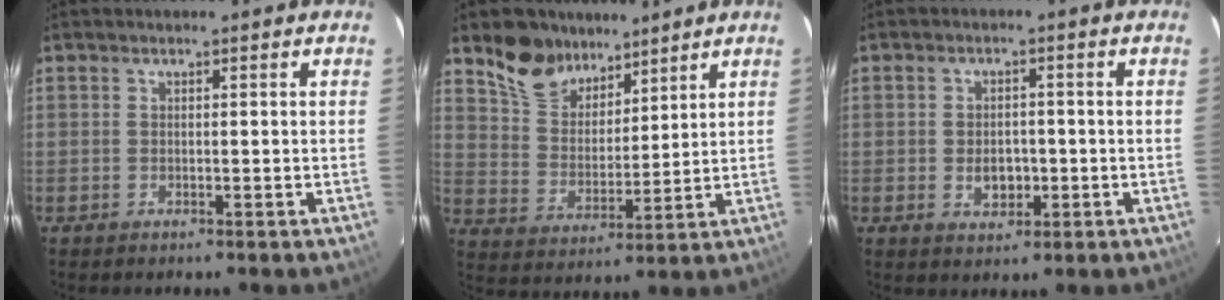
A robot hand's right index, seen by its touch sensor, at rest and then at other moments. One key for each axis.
{"total": 10.8, "fx": 8.2, "fy": 6.1, "fz": 3.5, "tx": -0.074, "ty": 0.017, "tz": 0.161}
{"total": 4.4, "fx": -1.0, "fy": 3.2, "fz": 2.8, "tx": -0.050, "ty": 0.001, "tz": -0.010}